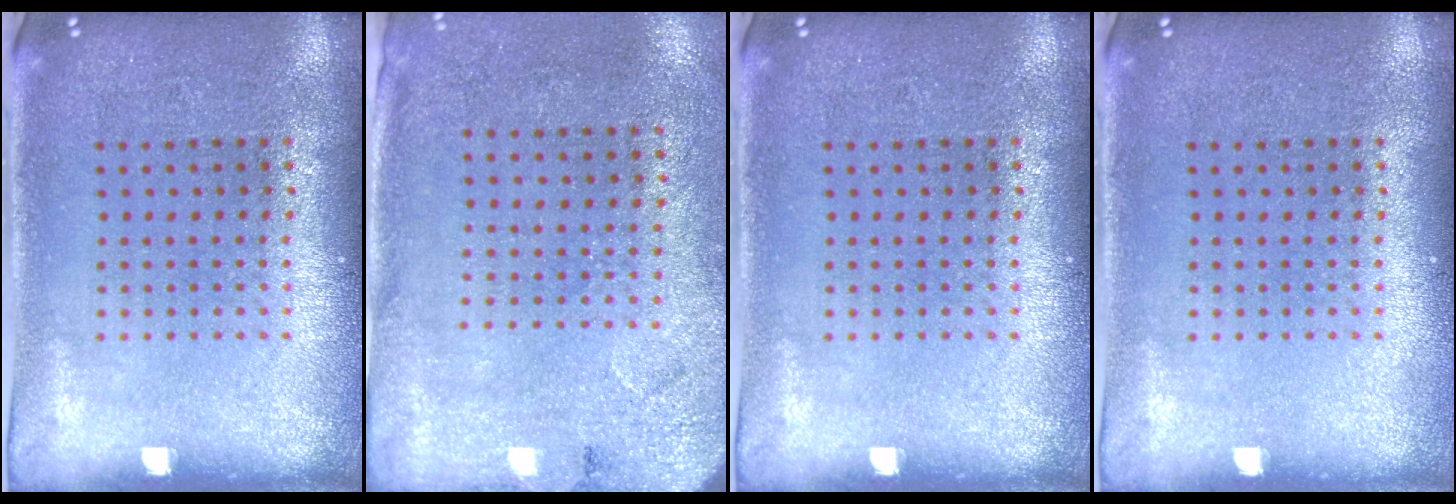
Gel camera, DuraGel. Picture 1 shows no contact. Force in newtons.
{"total": 2.7, "press": 2.2, "slide": 1.5}
{"total": 0.0}
{"total": 0.0}